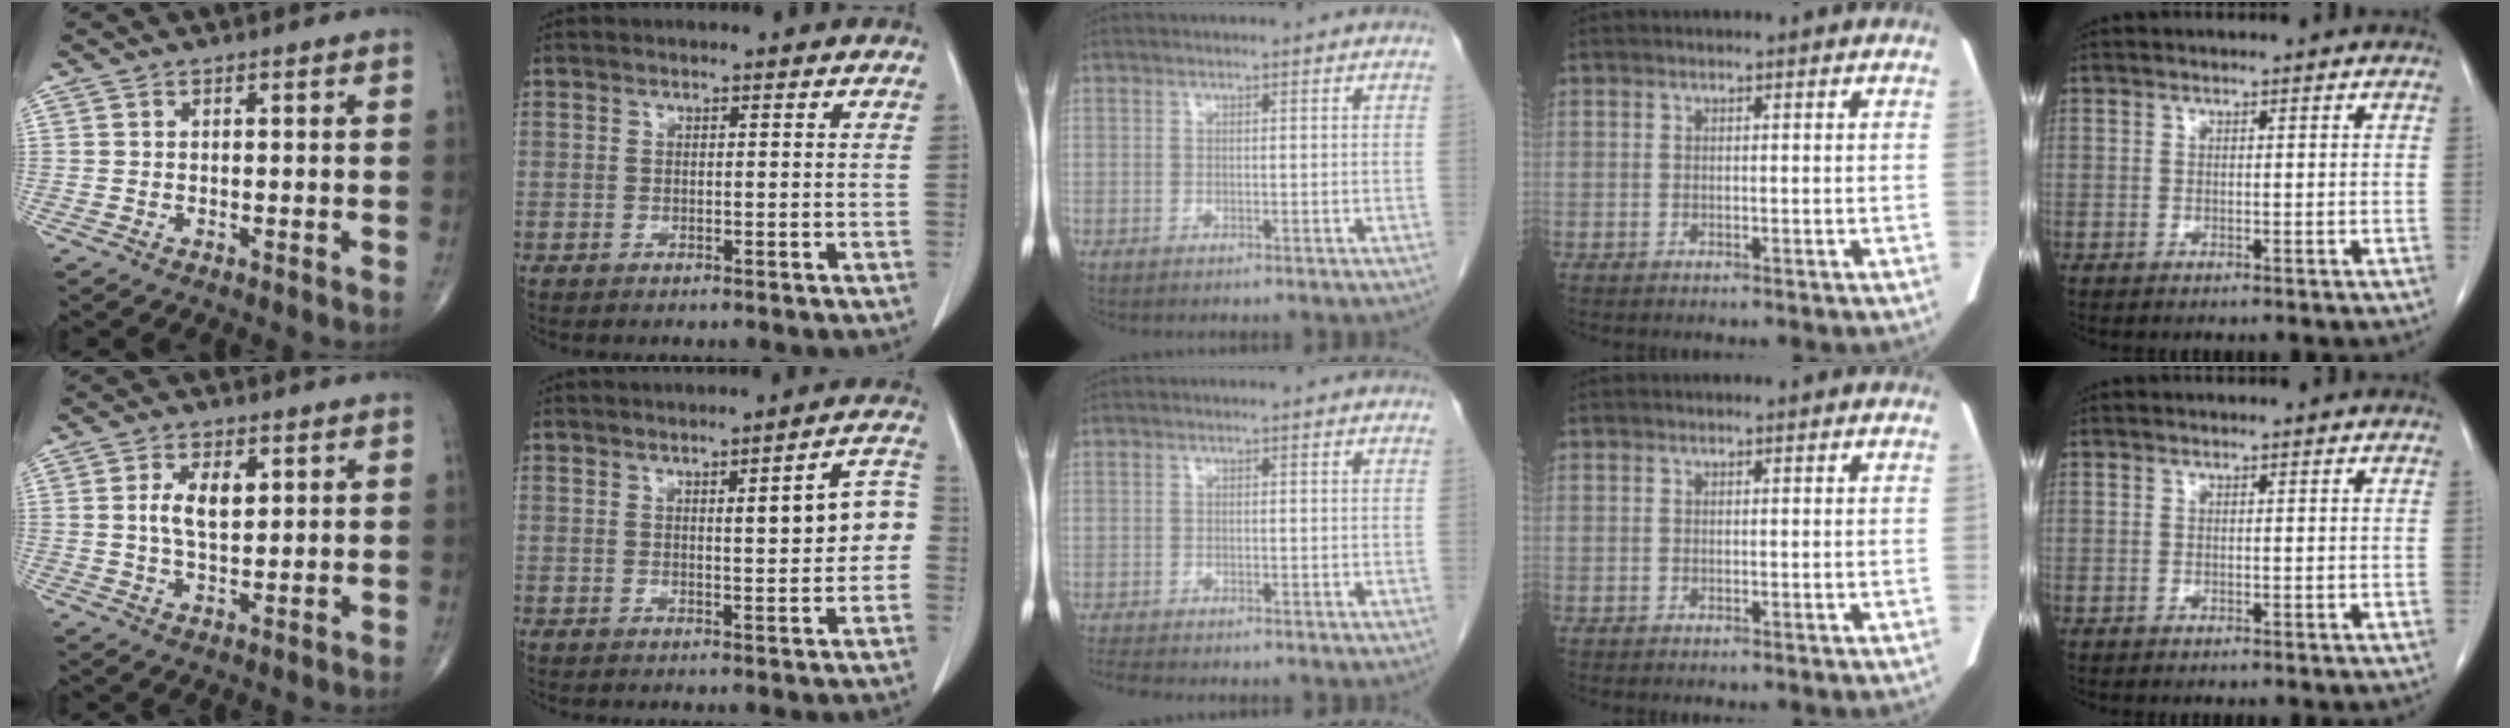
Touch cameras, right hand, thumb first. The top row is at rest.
{"thumb": {"total": 6.2, "force": [1.4, 3.2, 5.1], "torque": [-0.090, -0.005, 0.024]}, "index": {"total": 7.1, "force": [0.5, 1.4, 6.9], "torque": [-0.084, 0.021, 0.005]}, "middle": {"total": 2.1, "force": [-2.0, 0.2, 0.7], "torque": [-0.019, -0.008, -0.031]}}